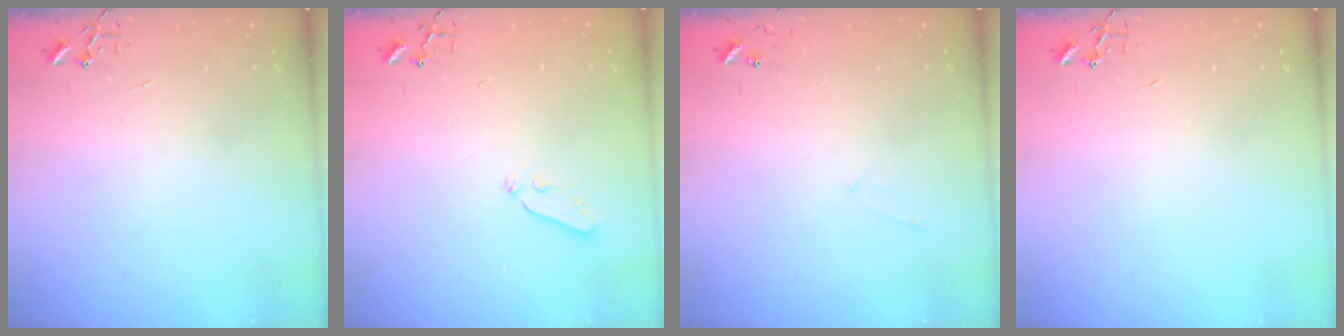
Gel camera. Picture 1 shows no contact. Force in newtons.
{"total": 4.4, "press": 4.3, "slide": 0.8}
{"total": 4.8, "press": 4.8, "slide": 0.5}
{"total": 0.0}